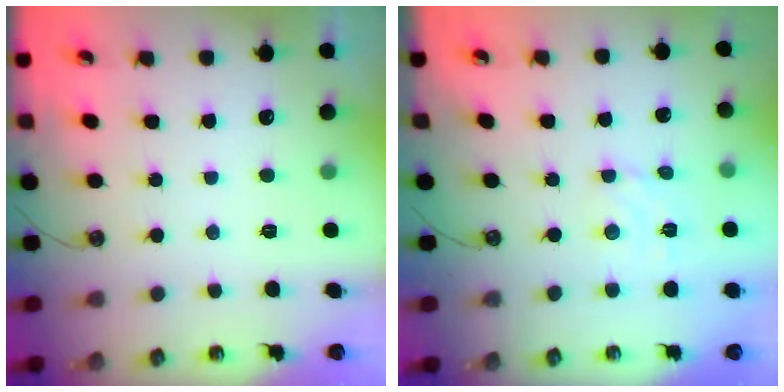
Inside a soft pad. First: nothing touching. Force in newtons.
{"total": 2.8, "press": 2.8, "slide": 0.4}